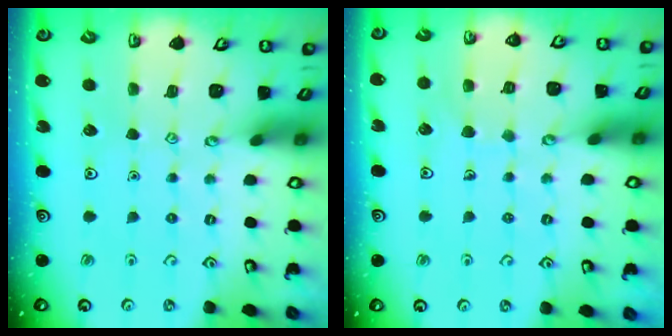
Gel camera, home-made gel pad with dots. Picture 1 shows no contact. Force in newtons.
{"total": 4.9, "press": 4.9, "slide": 0.4}